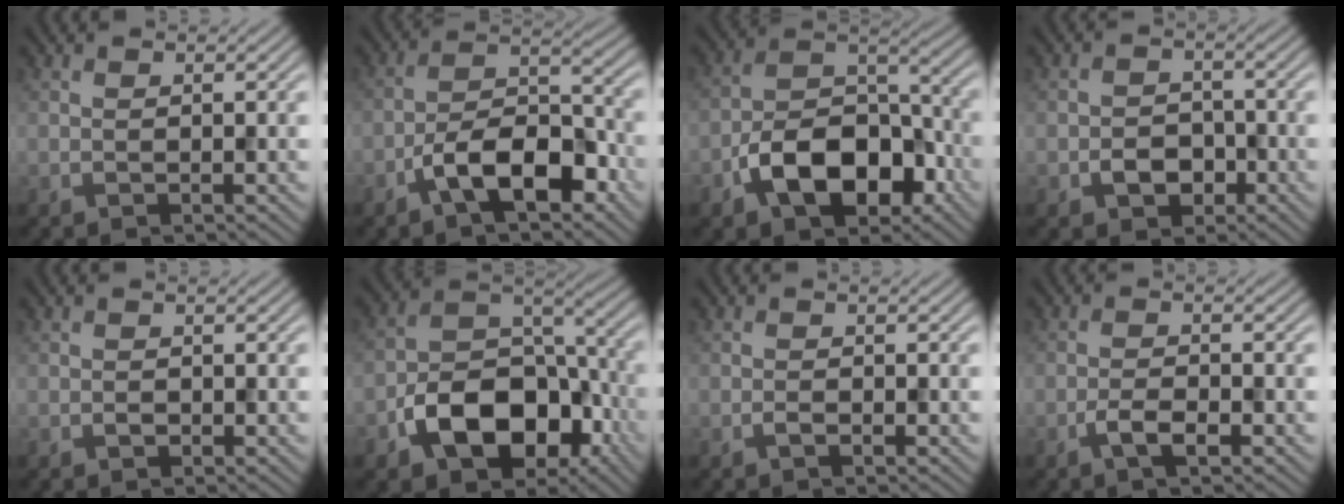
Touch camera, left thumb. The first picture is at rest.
{"total": 9.1, "force": [-4.9, 3.9, 6.6], "torque": [-0.104, 0.014, -0.100]}
{"total": 11.0, "force": [-5.0, 6.5, 7.3], "torque": [-0.132, -0.001, -0.096]}
{"total": 3.6, "force": [-1.6, 2.7, 1.8], "torque": [-0.030, -0.001, -0.032]}
{"total": 0.7, "force": [-0.4, 0.5, 0.4], "torque": [-0.005, -0.002, -0.008]}
{"total": 12.7, "force": [-5.4, 8.3, 8.0], "torque": [-0.147, -0.016, -0.103]}
{"total": 1.0, "force": [-0.7, 0.4, 0.7], "torque": [-0.014, 0.002, -0.013]}
{"total": 2.9, "force": [-1.6, 0.9, 2.2], "torque": [-0.046, 0.001, -0.035]}